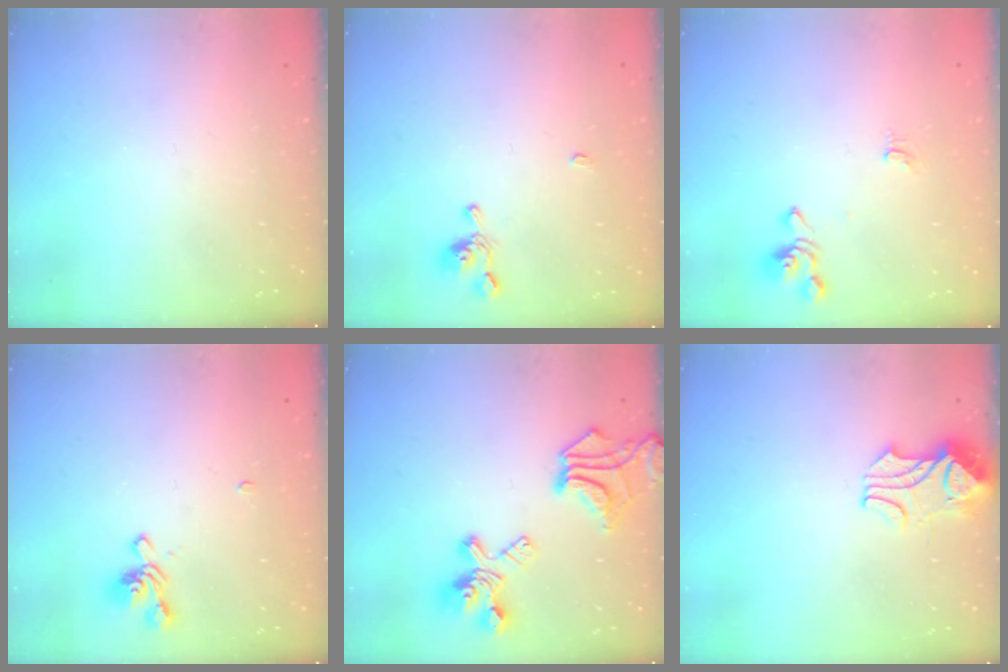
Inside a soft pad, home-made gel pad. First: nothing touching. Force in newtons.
{"total": 3.0, "press": 3.0, "slide": 0.2}
{"total": 1.3, "press": 1.3, "slide": 0.5}
{"total": 1.5, "press": 1.1, "slide": 1.0}
{"total": 11.7, "press": 11.5, "slide": 2.2}
{"total": 2.3, "press": 2.2, "slide": 0.8}